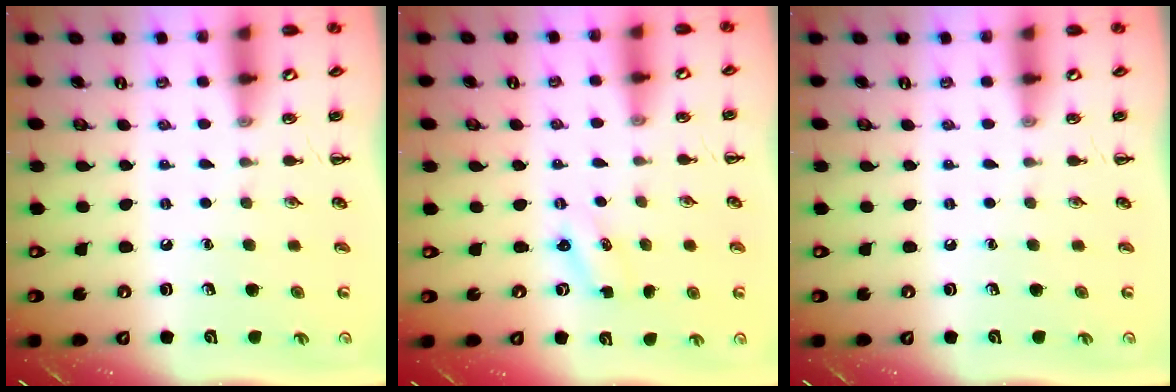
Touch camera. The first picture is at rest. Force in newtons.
{"total": 1.6, "press": 1.5, "slide": 0.4}
{"total": 0.0}